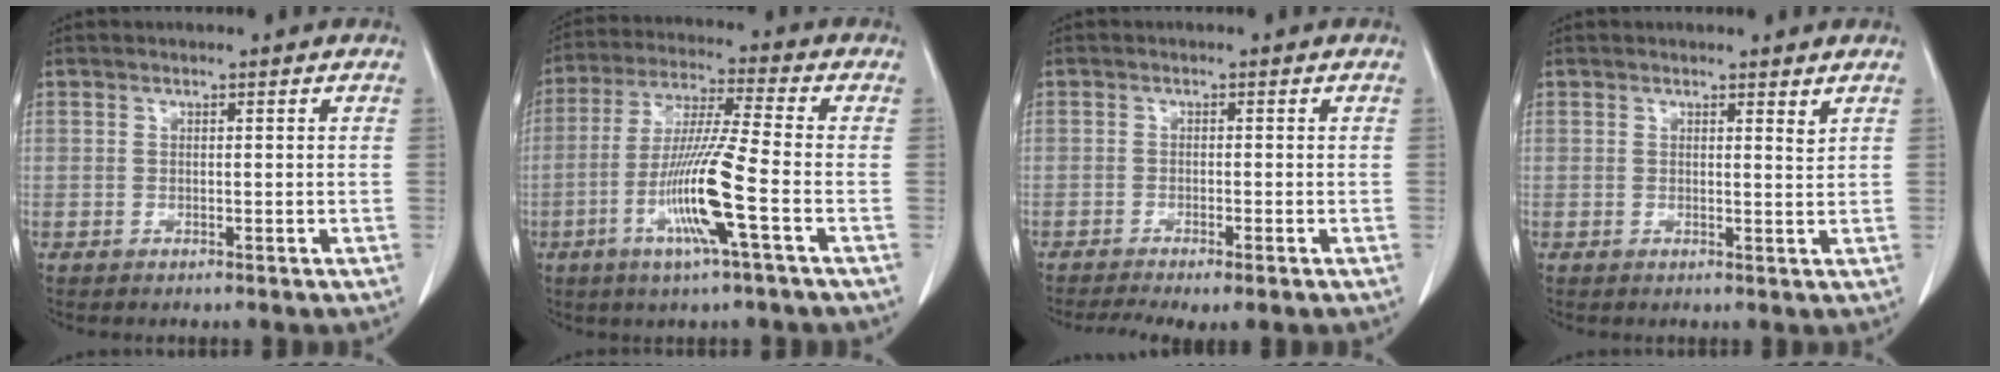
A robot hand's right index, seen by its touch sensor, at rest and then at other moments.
{"total": 12.3, "force": [-4.1, -0.7, 11.6], "torque": [-0.232, -0.013, -0.085]}
{"total": 6.0, "force": [-4.3, 1.0, 4.1], "torque": [-0.062, -0.011, -0.066]}
{"total": 1.3, "force": [1.1, 0.1, 0.7], "torque": [-0.008, -0.009, 0.015]}